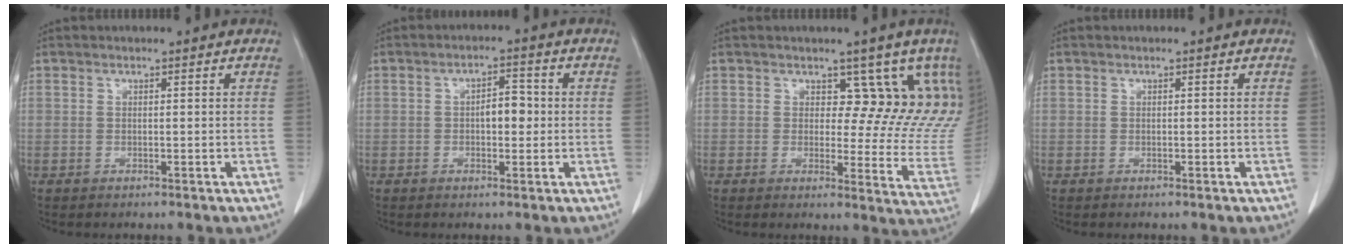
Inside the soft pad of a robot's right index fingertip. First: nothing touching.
{"total": 3.9, "force": [-0.1, 1.7, 3.5], "torque": [-0.053, 0.011, -0.001]}
{"total": 11.4, "force": [7.7, 5.8, 6.1], "torque": [-0.043, -0.021, 0.071]}
{"total": 0.0}